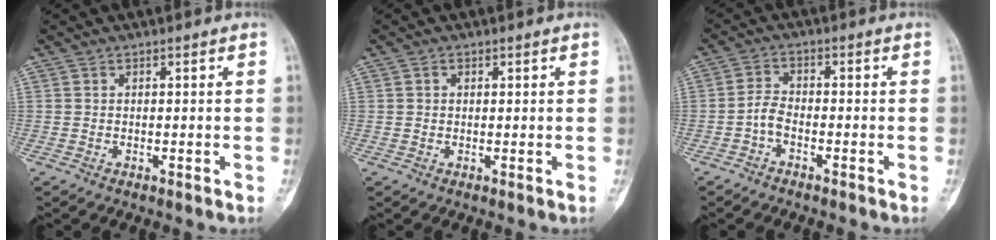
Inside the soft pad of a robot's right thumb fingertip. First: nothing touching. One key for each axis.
{"total": 0.8, "fx": 0.2, "fy": 0.8, "fz": 0.2, "tx": 0.006, "ty": 0.003, "tz": 0.000}
{"total": 3.3, "fx": -1.8, "fy": 1.8, "fz": 2.1, "tx": -0.040, "ty": 0.020, "tz": -0.043}